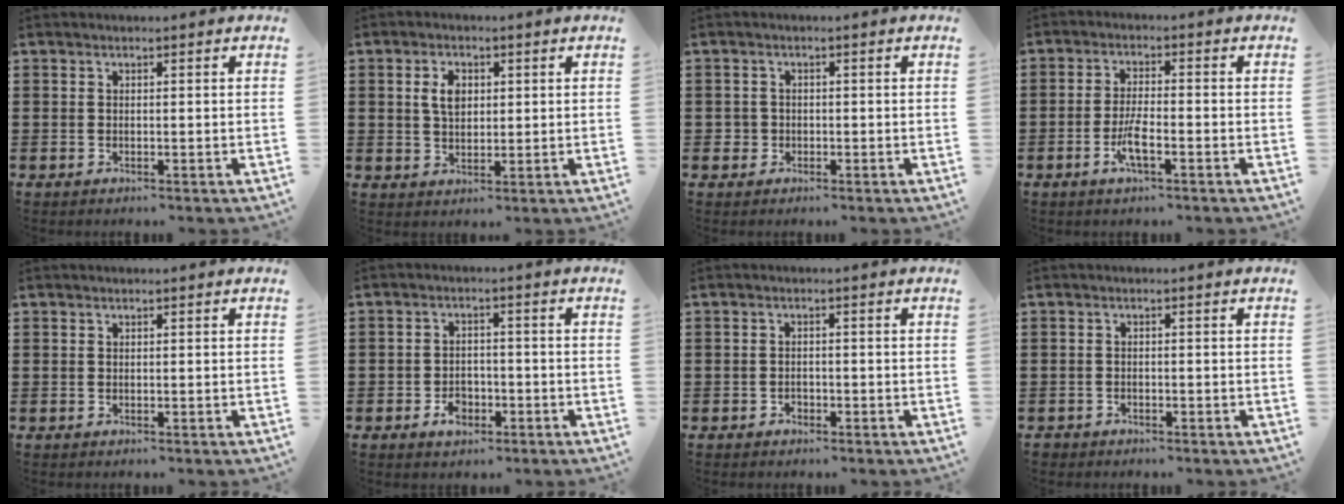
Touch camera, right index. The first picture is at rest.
{"total": 4.1, "force": [1.0, 2.5, 3.1], "torque": [-0.068, 0.012, 0.016]}
{"total": 1.5, "force": [-0.6, 1.4, 0.2], "torque": [-0.009, 0.003, -0.015]}
{"total": 4.3, "force": [-1.9, 0.9, 3.8], "torque": [-0.083, -0.005, -0.040]}
{"total": 0.0}
{"total": 3.4, "force": [-1.6, 2.3, 1.8], "torque": [-0.027, -0.001, -0.031]}
{"total": 0.9, "force": [-0.6, 0.6, 0.2], "torque": [-0.007, -0.002, -0.012]}
{"total": 1.0, "force": [-0.9, 0.4, 0.0], "torque": [-0.003, 0.001, -0.021]}